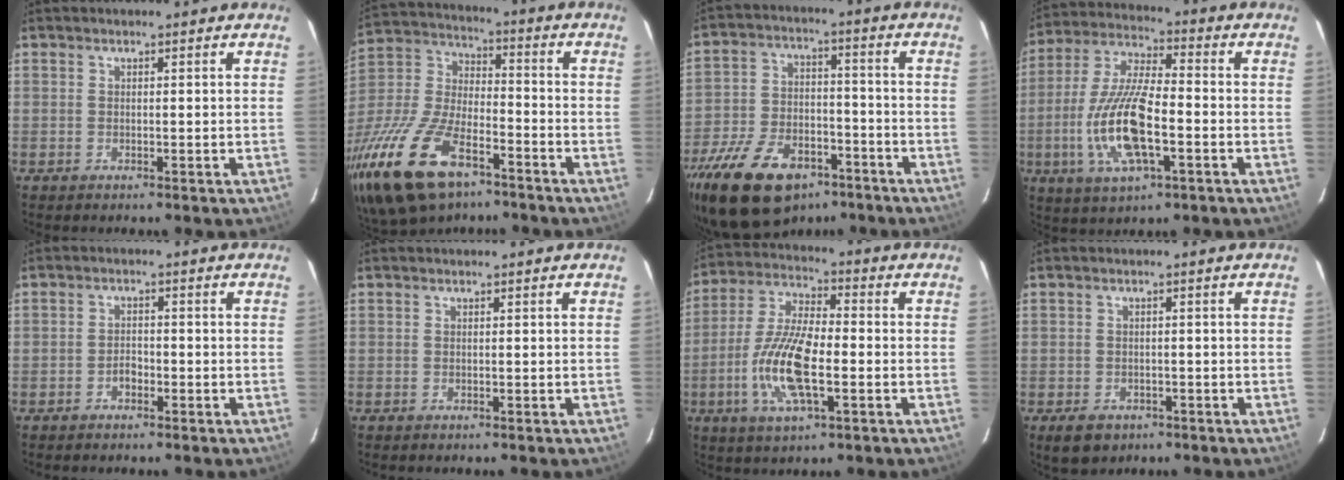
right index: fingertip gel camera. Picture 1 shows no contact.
{"total": 25.3, "force": [-14.8, 11.5, 16.9], "torque": [-0.374, -0.030, -0.271]}
{"total": 21.8, "force": [-14.2, 11.8, 11.7], "torque": [-0.256, -0.012, -0.226]}
{"total": 15.7, "force": [-4.3, 5.2, 14.2], "torque": [-0.301, -0.008, -0.082]}
{"total": 1.9, "force": [-1.2, 1.2, 0.8], "torque": [-0.016, 0.004, -0.021]}
{"total": 0.0}
{"total": 13.8, "force": [-3.7, 4.6, 12.5], "torque": [-0.261, -0.005, -0.075]}
{"total": 4.7, "force": [-2.4, 3.6, 1.8], "torque": [-0.036, 0.001, -0.029]}